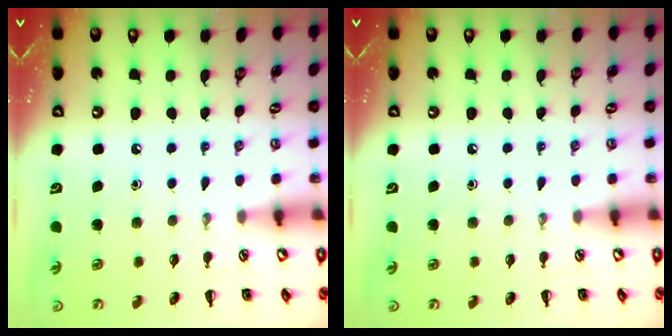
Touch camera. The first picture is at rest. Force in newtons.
{"total": 0.0}